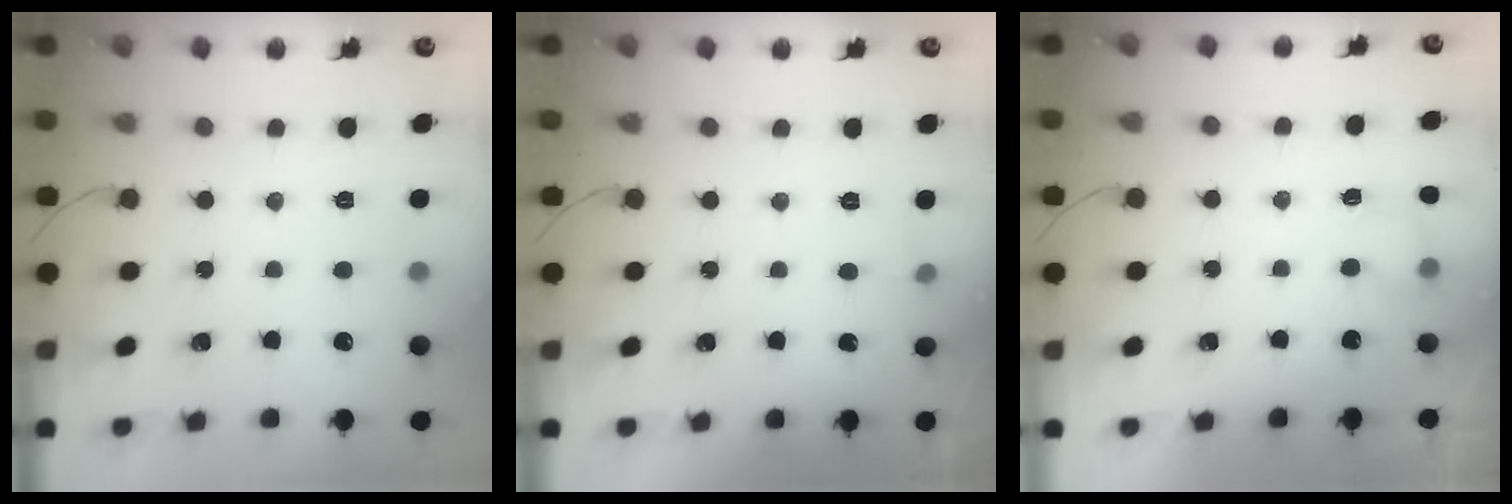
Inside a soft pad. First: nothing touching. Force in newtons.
{"total": 2.5, "press": 2.3, "slide": 1.1}
{"total": 3.5, "press": 3.3, "slide": 1.0}